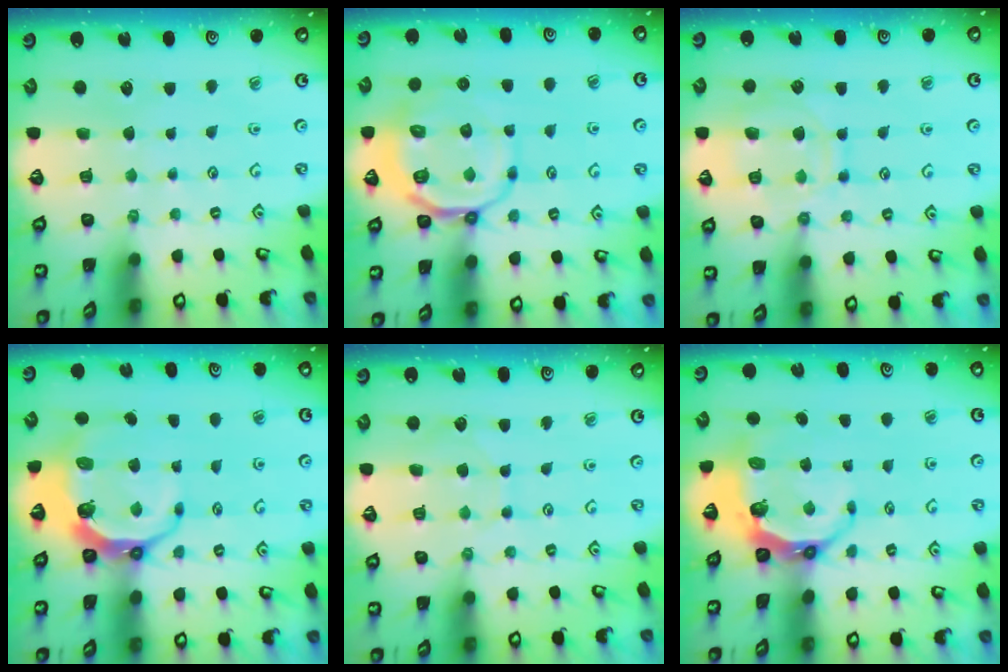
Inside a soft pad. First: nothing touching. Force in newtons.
{"total": 10.1, "press": 9.8, "slide": 2.6}
{"total": 12.5, "press": 12.5, "slide": 1.2}
{"total": 8.4, "press": 7.3, "slide": 4.2}
{"total": 5.1, "press": 5.1, "slide": 0.5}
{"total": 8.0, "press": 6.9, "slide": 3.9}